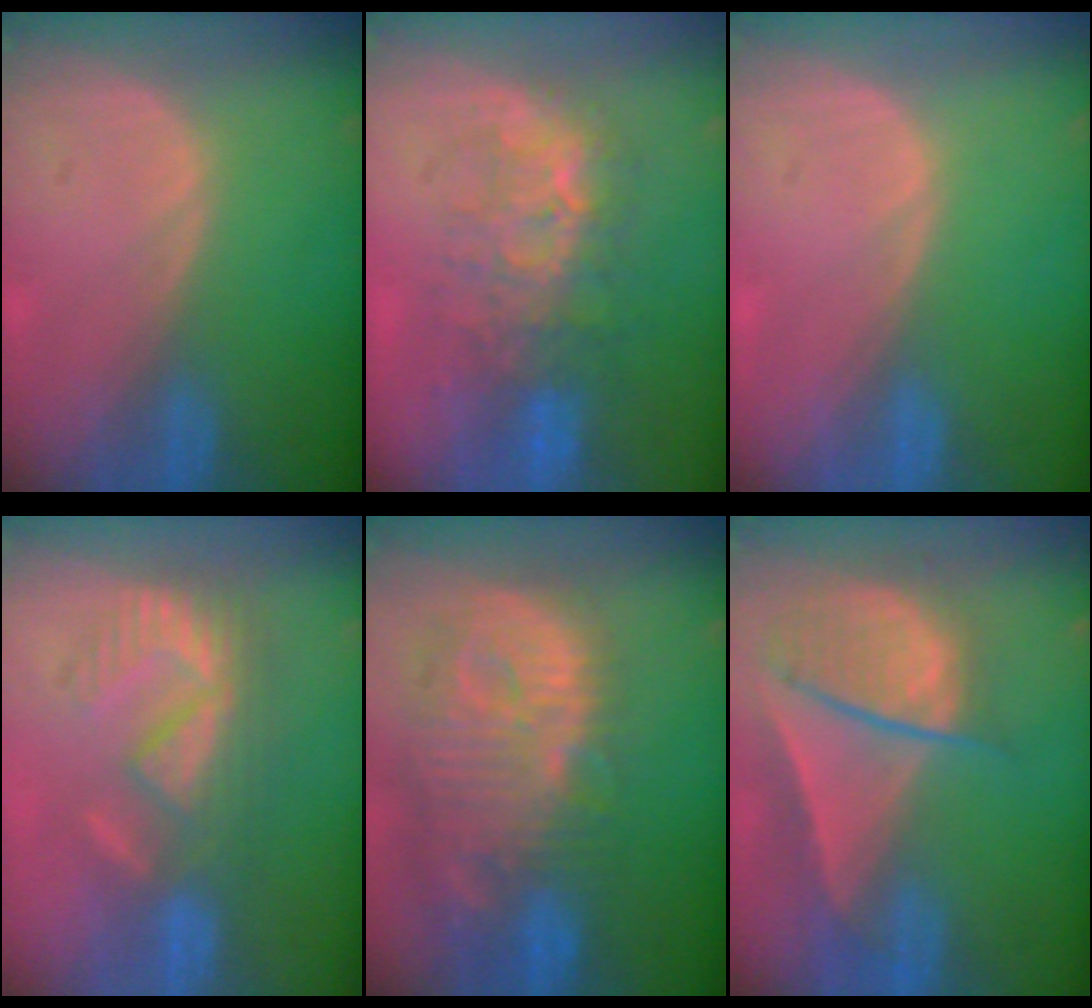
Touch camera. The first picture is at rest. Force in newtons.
{"total": 8.5, "press": 8.0, "slide": 2.9}
{"total": 0.0}
{"total": 9.4, "press": 8.1, "slide": 4.6}
{"total": 13.8, "press": 12.0, "slide": 6.7}
{"total": 9.4, "press": 8.1, "slide": 4.8}